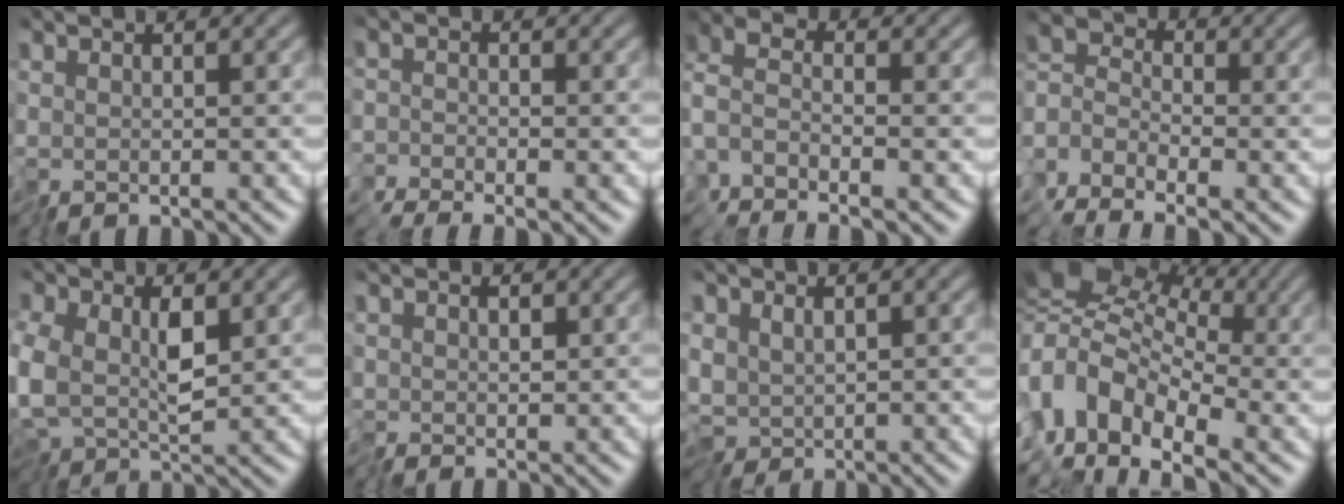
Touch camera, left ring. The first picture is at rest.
{"total": 1.1, "force": [-1.0, 0.0, -0.4], "torque": [0.012, -0.002, -0.023]}
{"total": 2.5, "force": [-1.7, 1.2, 1.3], "torque": [-0.033, 0.005, -0.052]}
{"total": 3.2, "force": [-2.9, 1.1, 0.6], "torque": [-0.018, 0.006, -0.077]}
{"total": 6.2, "force": [0.0, 3.9, 4.8], "torque": [-0.113, -0.018, 0.007]}
{"total": 1.0, "force": [0.8, 0.5, 0.2], "torque": [-0.008, 0.007, 0.012]}
{"total": 3.0, "force": [-0.3, 2.3, 2.0], "torque": [-0.036, -0.008, -0.005]}
{"total": 7.9, "force": [-2.5, 5.5, 5.0], "torque": [-0.082, 0.020, -0.069]}